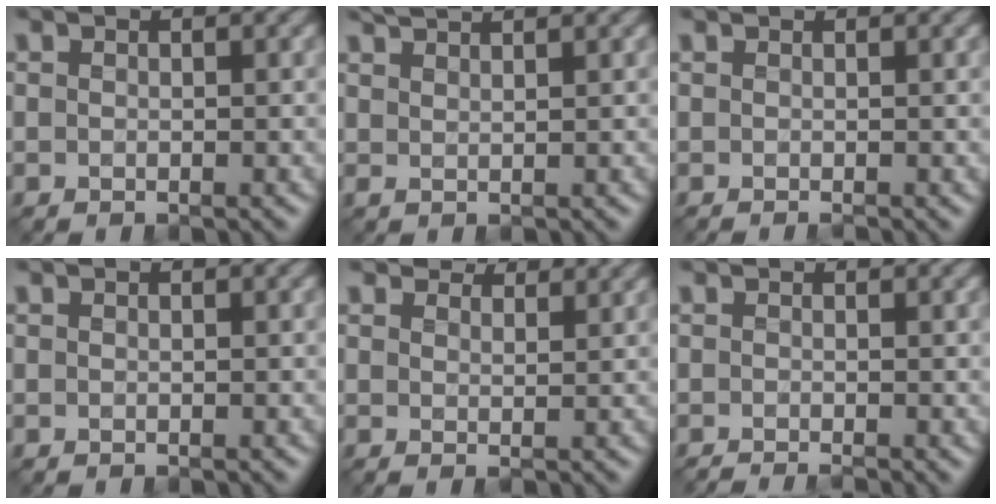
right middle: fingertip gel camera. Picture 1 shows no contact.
{"total": 2.5, "force": [2.2, 0.4, 1.1], "torque": [-0.007, 0.009, 0.035]}
{"total": 1.2, "force": [0.4, 0.5, 1.1], "torque": [-0.009, -0.003, -0.005]}
{"total": 0.0}
{"total": 4.0, "force": [3.6, 1.1, 1.3], "torque": [-0.030, 0.003, 0.043]}
{"total": 2.2, "force": [-1.1, 0.5, 1.8], "torque": [-0.014, -0.007, -0.024]}